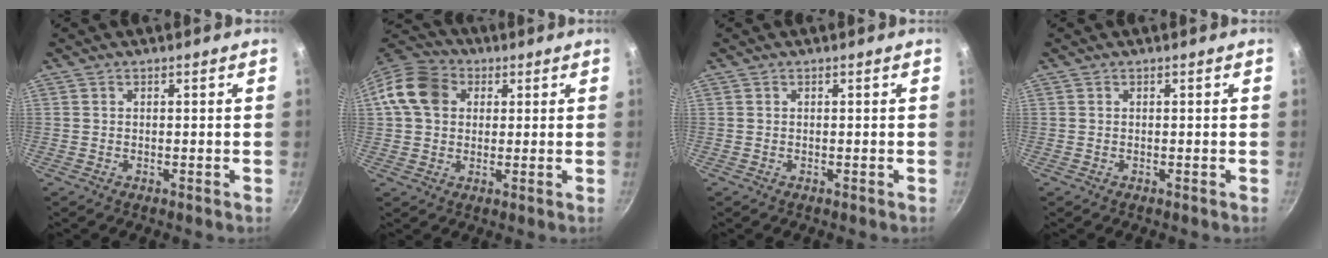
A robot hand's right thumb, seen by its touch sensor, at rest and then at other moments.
{"total": 10.8, "force": [2.4, 8.6, 6.0], "torque": [-0.089, 0.017, 0.026]}
{"total": 0.0}
{"total": 0.0}